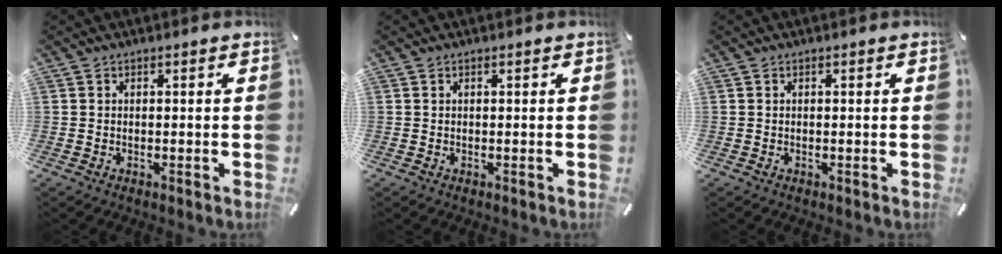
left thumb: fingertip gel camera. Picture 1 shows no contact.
{"total": 0.0}
{"total": 0.0}